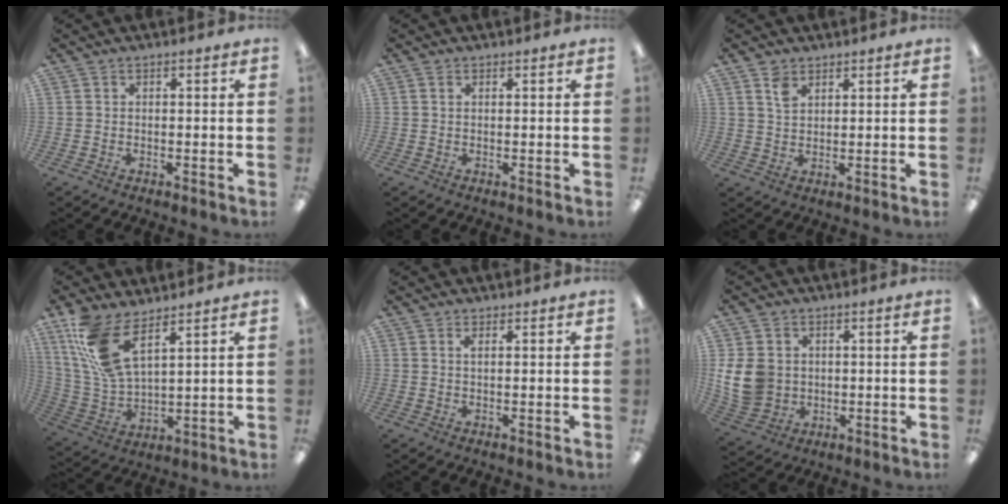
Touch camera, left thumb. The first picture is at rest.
{"total": 0.7, "force": [0.4, 0.3, 0.4], "torque": [-0.009, 0.003, 0.007]}
{"total": 3.7, "force": [2.5, 2.2, 1.6], "torque": [-0.030, -0.004, 0.047]}
{"total": 13.7, "force": [8.5, 5.2, 9.4], "torque": [-0.219, -0.036, 0.154]}
{"total": 1.2, "force": [0.7, 0.4, 0.8], "torque": [-0.018, 0.002, 0.012]}
{"total": 10.4, "force": [1.2, 8.9, 5.3], "torque": [-0.123, 0.013, 0.026]}